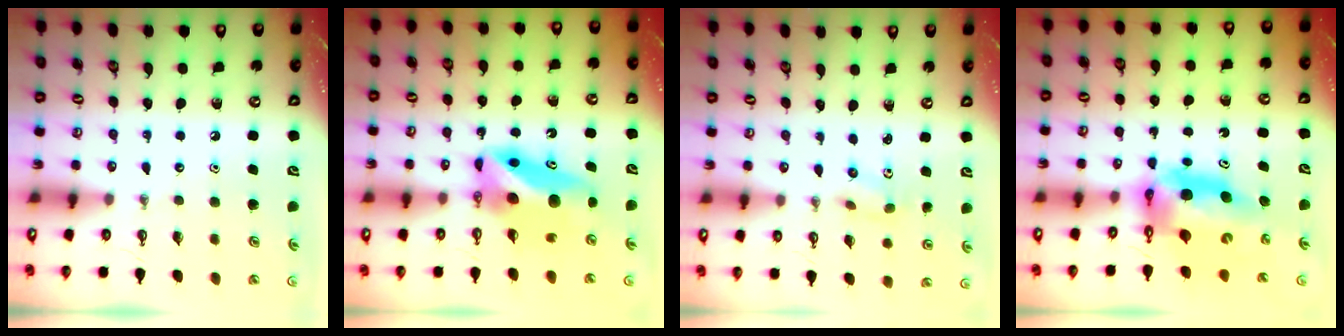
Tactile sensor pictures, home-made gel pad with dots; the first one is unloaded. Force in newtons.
{"total": 9.4, "press": 9.2, "slide": 1.7}
{"total": 2.3, "press": 2.0, "slide": 1.1}
{"total": 12.1, "press": 12.1, "slide": 1.2}